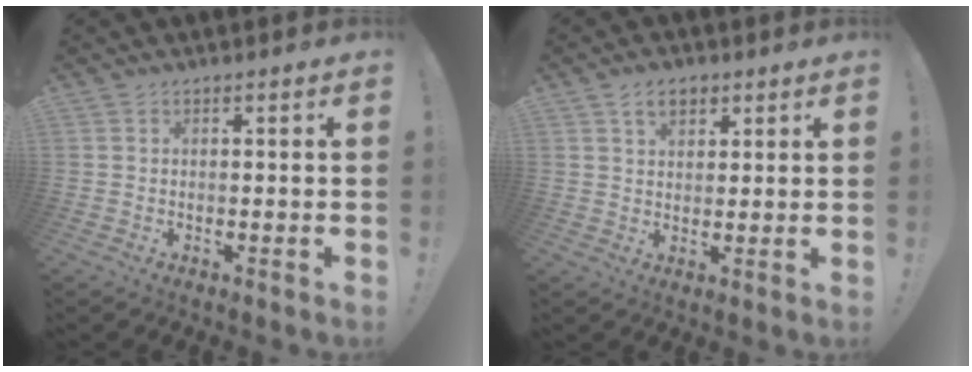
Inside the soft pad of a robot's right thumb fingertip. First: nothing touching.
{"total": 5.3, "force": [2.8, 3.3, 3.0], "torque": [-0.041, -0.004, 0.049]}